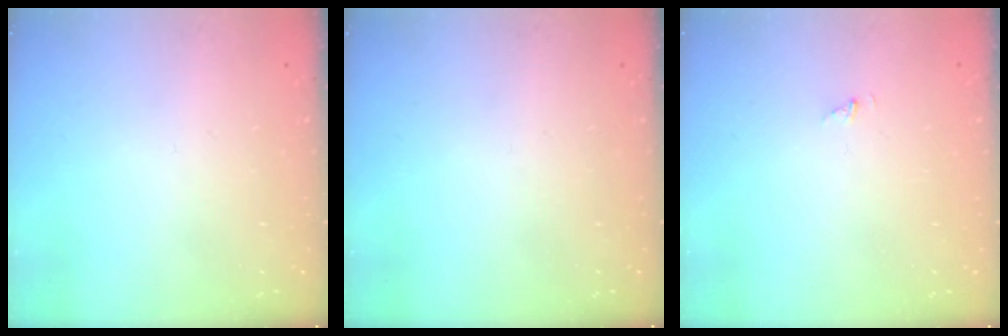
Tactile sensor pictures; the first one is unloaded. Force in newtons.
{"total": 0.0}
{"total": 0.7, "press": 0.7, "slide": 0.0}